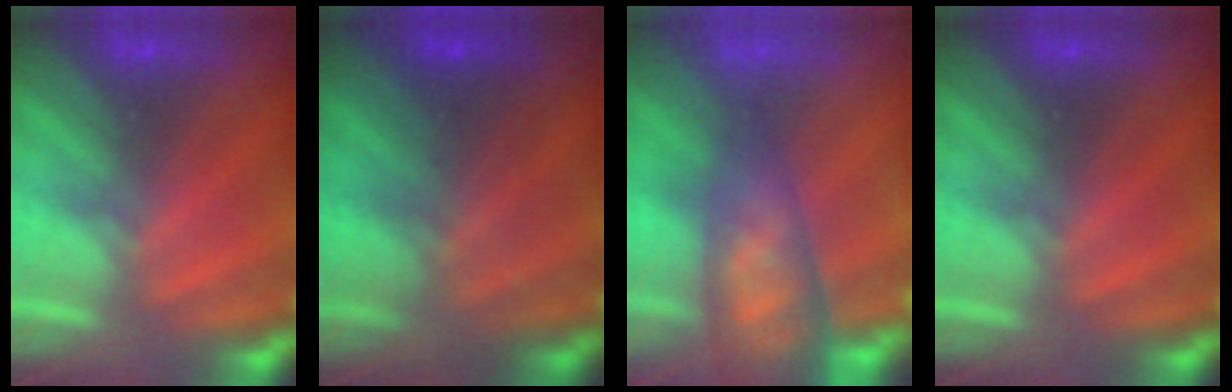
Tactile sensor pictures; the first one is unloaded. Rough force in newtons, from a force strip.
{"total": 7.1}
{"total": 7.9}
{"total": 0.0}